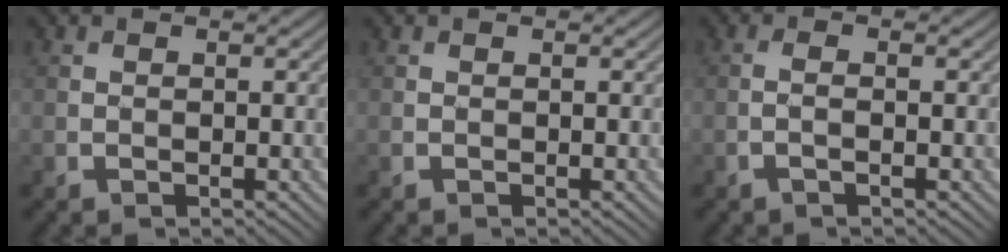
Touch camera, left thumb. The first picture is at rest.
{"total": 0.0}
{"total": 1.2, "force": [-0.4, 0.1, 1.1], "torque": [-0.025, 0.006, -0.015]}